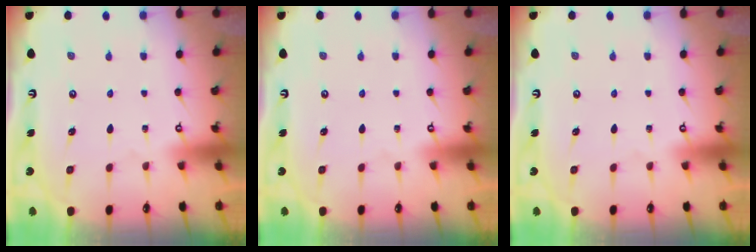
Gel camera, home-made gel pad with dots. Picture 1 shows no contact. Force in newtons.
{"total": 0.0}
{"total": 0.0}